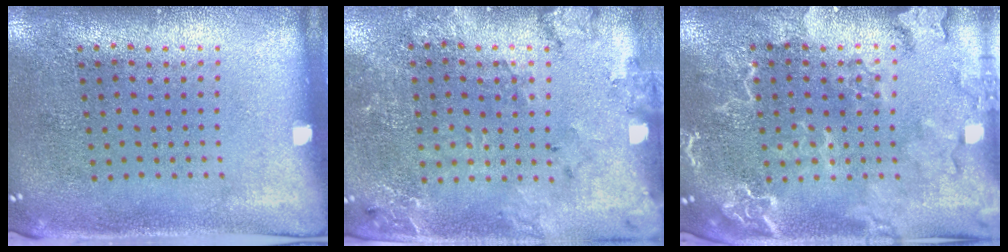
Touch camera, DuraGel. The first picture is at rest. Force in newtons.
{"total": 1.8, "press": 1.8, "slide": 0.3}
{"total": 2.5, "press": 2.5, "slide": 0.4}